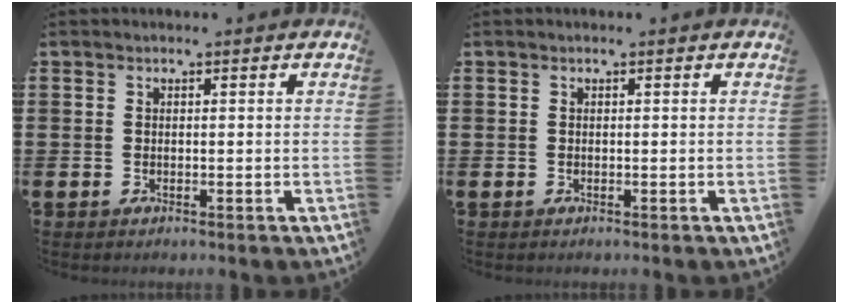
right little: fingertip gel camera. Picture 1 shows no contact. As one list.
[{"total": 0.0}]